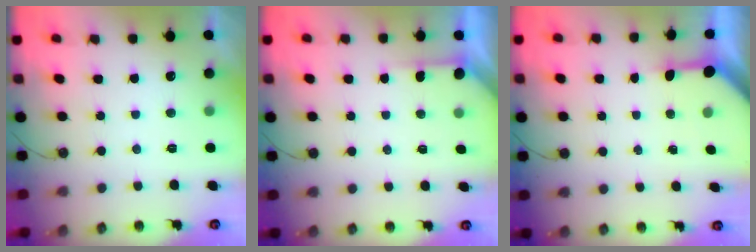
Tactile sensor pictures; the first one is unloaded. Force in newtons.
{"total": 3.9, "press": 3.9, "slide": 0.4}
{"total": 3.4, "press": 3.4, "slide": 0.4}